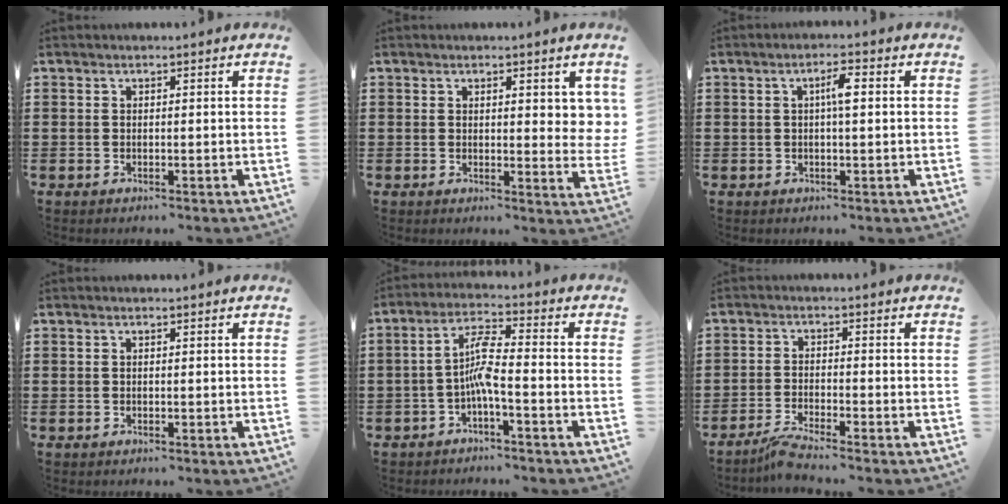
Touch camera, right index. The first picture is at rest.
{"total": 2.8, "force": [1.3, 1.2, 2.2], "torque": [-0.023, -0.004, 0.019]}
{"total": 3.0, "force": [0.4, 0.6, 2.9], "torque": [-0.056, 0.003, 0.003]}
{"total": 0.0}
{"total": 5.9, "force": [-2.0, 1.1, 5.4], "torque": [-0.114, 0.003, -0.042]}
{"total": 3.0, "force": [-2.7, -0.3, 1.2], "torque": [-0.029, -0.001, -0.055]}